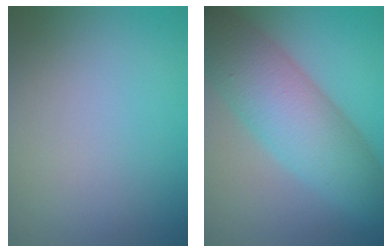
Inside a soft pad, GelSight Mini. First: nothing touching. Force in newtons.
{"total": 9.3, "press": 9.3, "slide": 0.1}